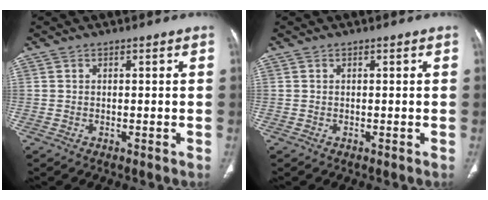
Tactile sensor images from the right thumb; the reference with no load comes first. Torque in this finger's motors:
{"motor_torque": [0.00, 0.00, 0.00, 0.00, 0.03]}